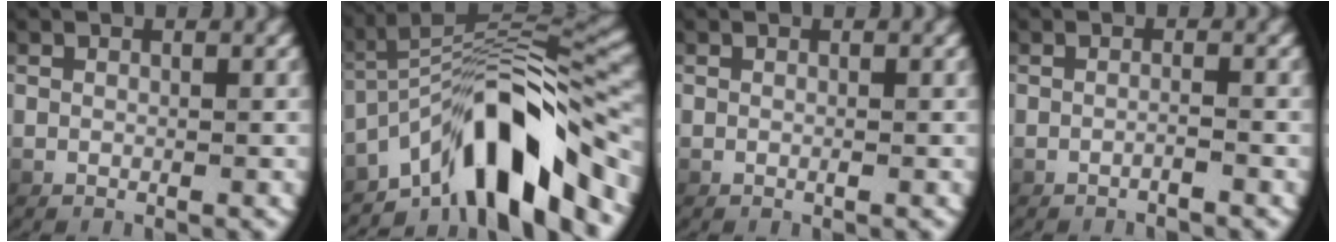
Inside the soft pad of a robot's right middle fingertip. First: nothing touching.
{"total": 10.0, "force": [-3.3, 3.8, 8.7], "torque": [-0.128, 0.012, -0.045]}
{"total": 0.0}
{"total": 1.2, "force": [-1.1, -0.3, 0.4], "torque": [-0.009, 0.002, -0.017]}